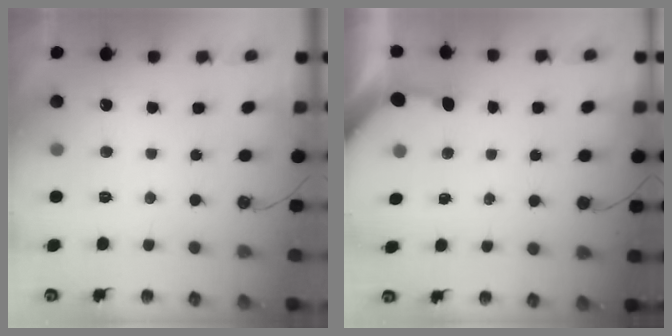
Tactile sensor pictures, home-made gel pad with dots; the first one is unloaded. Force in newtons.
{"total": 3.3, "press": 3.3, "slide": 0.3}